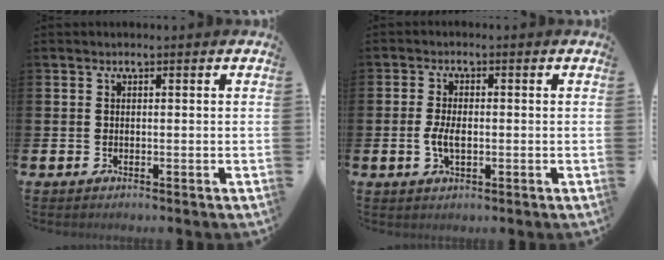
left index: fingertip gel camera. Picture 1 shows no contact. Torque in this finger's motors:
{"motor_torque": [0.92, 0.29, 0.15, 0.10]}